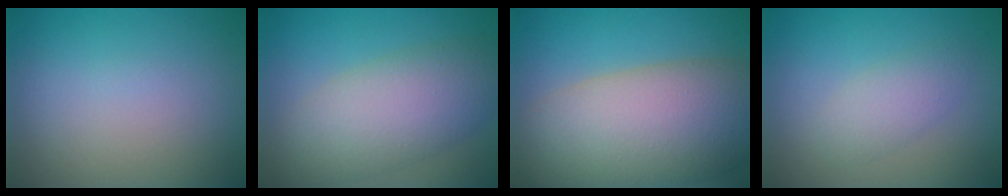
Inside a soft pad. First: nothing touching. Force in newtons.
{"total": 7.0, "press": 7.0, "slide": 0.3}
{"total": 12.3, "press": 12.2, "slide": 0.6}
{"total": 2.2, "press": 2.2, "slide": 0.1}